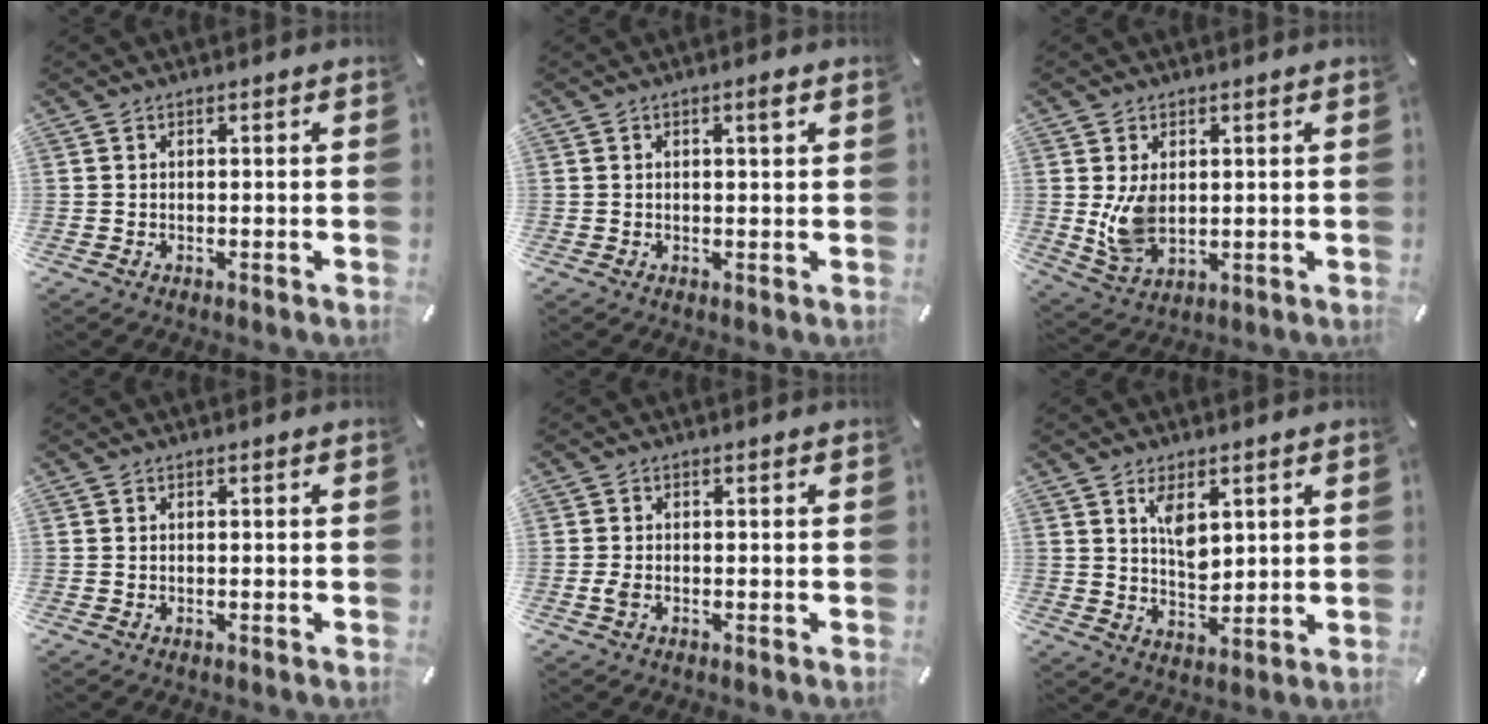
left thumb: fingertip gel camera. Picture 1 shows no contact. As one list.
[{"total": 2.0, "force": [0.9, 0.3, 1.8], "torque": [-0.027, -0.001, 0.012]}, {"total": 7.5, "force": [1.2, 5.1, 5.4], "torque": [-0.110, -0.010, 0.023]}, {"total": 0.0}, {"total": 1.4, "force": [-0.2, 0.8, 1.1], "torque": [-0.029, -0.002, -0.007]}, {"total": 6.9, "force": [3.6, 3.8, 4.5], "torque": [-0.067, -0.018, 0.060]}]